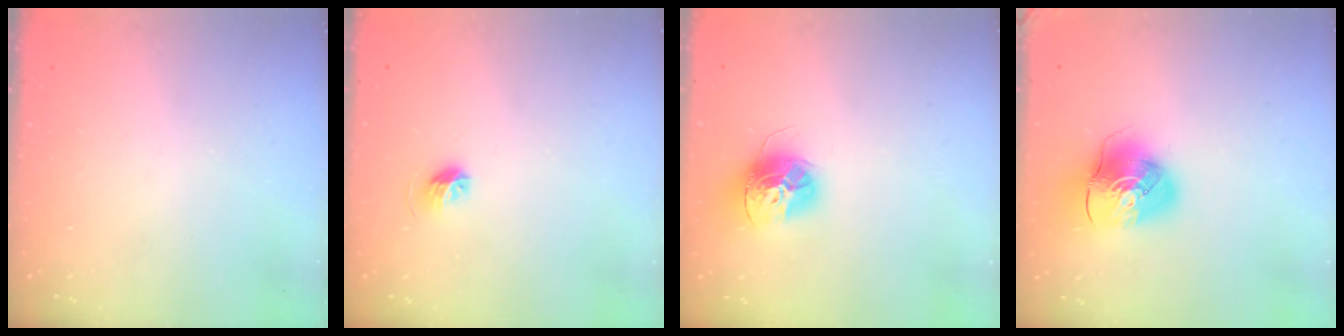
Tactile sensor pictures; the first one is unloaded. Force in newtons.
{"total": 5.4, "press": 5.2, "slide": 1.2}
{"total": 13.7, "press": 13.7, "slide": 1.2}
{"total": 12.6, "press": 12.5, "slide": 1.6}